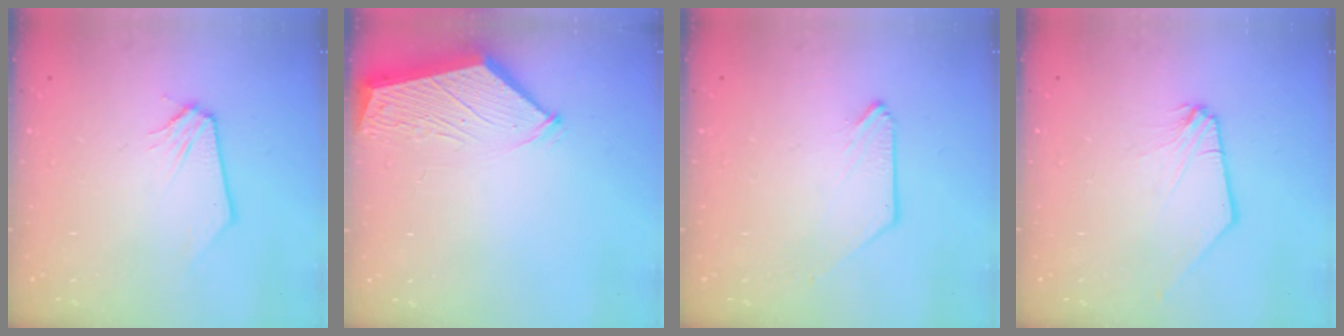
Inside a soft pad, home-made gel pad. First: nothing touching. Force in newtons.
{"total": 3.0, "press": 3.0, "slide": 0.3}
{"total": 0.0}
{"total": 0.6, "press": 0.5, "slide": 0.1}